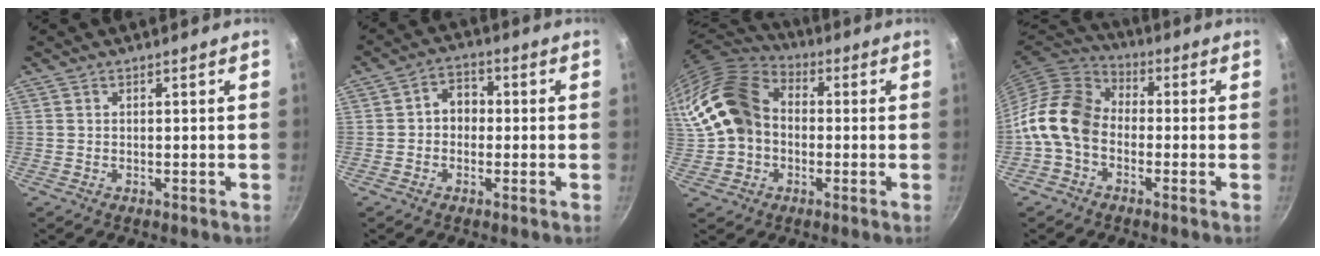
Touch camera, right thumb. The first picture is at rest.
{"total": 5.0, "force": [-0.3, 4.1, 2.9], "torque": [-0.013, 0.015, -0.015]}
{"total": 18.0, "force": [0.3, 13.9, 11.5], "torque": [-0.216, 0.039, -0.001]}
{"total": 12.1, "force": [-2.3, 9.0, 7.8], "torque": [-0.121, 0.035, -0.069]}